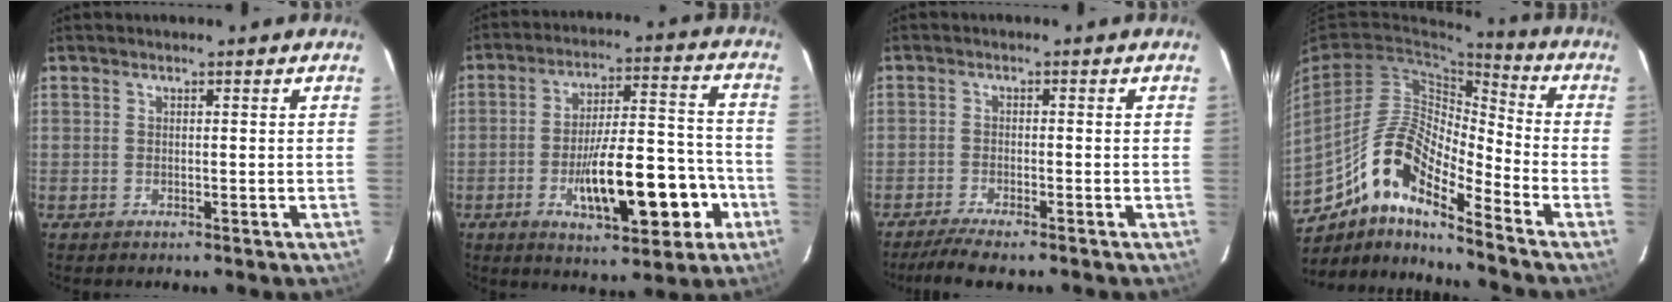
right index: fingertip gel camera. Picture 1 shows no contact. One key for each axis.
{"total": 15.8, "fx": -5.6, "fy": 4.4, "fz": 14.1, "tx": -0.222, "ty": 0.019, "tz": -0.077}
{"total": 5.5, "fx": -4.6, "fy": 0.4, "fz": 3.1, "tx": -0.052, "ty": -0.013, "tz": -0.077}
{"total": 13.7, "fx": -9.4, "fy": 3.0, "fz": 9.5, "tx": -0.178, "ty": 0.024, "tz": -0.165}